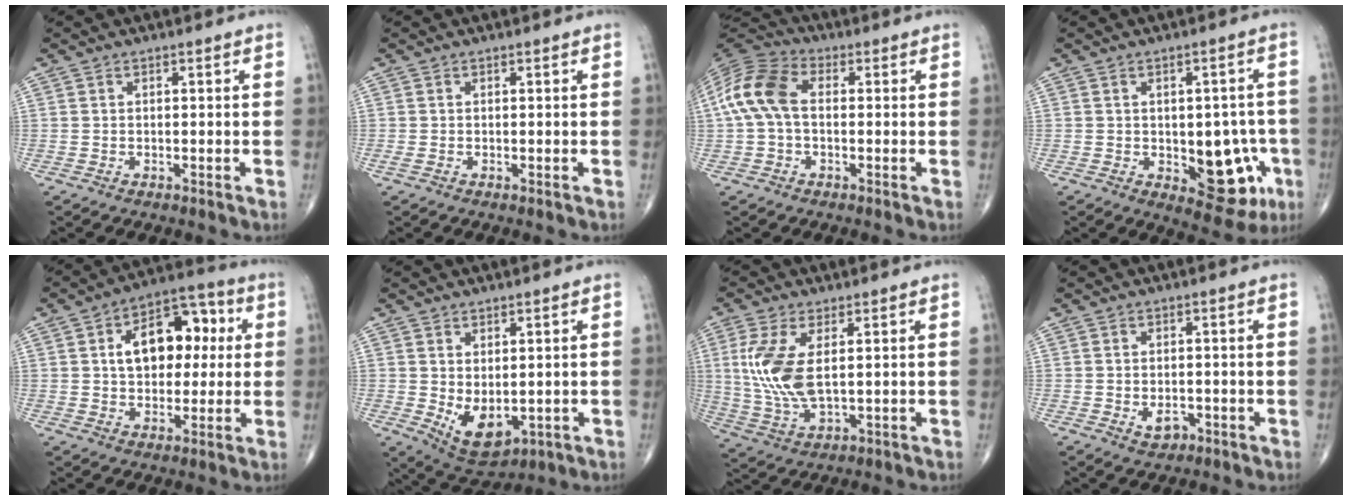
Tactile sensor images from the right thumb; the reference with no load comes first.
{"total": 0.7, "force": [-0.1, 0.2, 0.6], "torque": [-0.016, -0.001, -0.002]}
{"total": 11.0, "force": [0.5, 7.0, 8.4], "torque": [-0.180, 0.029, -0.001]}
{"total": 12.2, "force": [-3.1, 6.6, 9.8], "torque": [-0.072, 0.008, -0.026]}
{"total": 14.8, "force": [2.7, 9.4, 11.1], "torque": [-0.128, 0.023, 0.035]}
{"total": 8.0, "force": [-0.7, 4.6, 6.5], "torque": [-0.090, -0.010, 0.012]}
{"total": 10.8, "force": [1.8, 4.7, 9.5], "torque": [-0.217, -0.010, 0.045]}
{"total": 2.8, "force": [-1.0, 1.8, 1.9], "torque": [-0.022, 0.002, -0.011]}